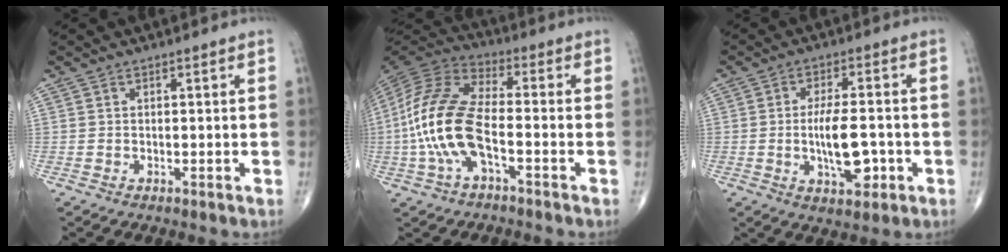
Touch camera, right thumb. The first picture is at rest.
{"total": 15.5, "force": [-3.5, 6.8, 13.5], "torque": [-0.291, 0.036, -0.071]}
{"total": 9.1, "force": [-1.6, 3.8, 8.1], "torque": [-0.129, 0.006, -0.021]}